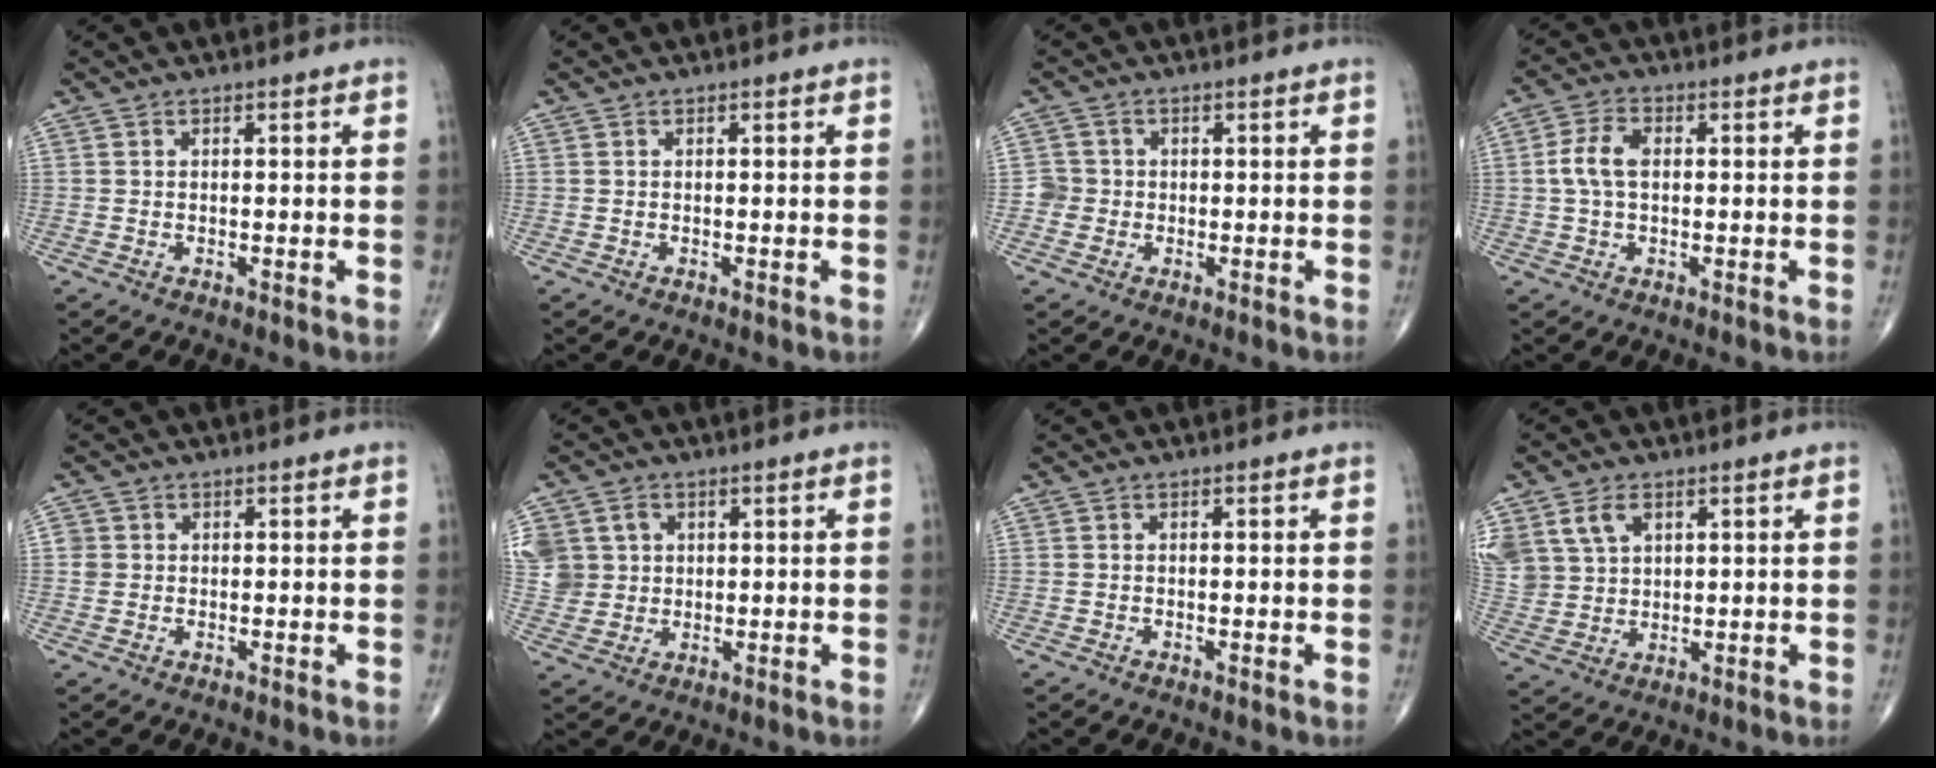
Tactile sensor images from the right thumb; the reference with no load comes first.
{"total": 0.0}
{"total": 2.5, "force": [-0.3, 2.5, 0.1], "torque": [0.019, 0.009, -0.010]}
{"total": 5.6, "force": [0.5, 3.3, 4.5], "torque": [-0.102, 0.014, 0.004]}
{"total": 1.7, "force": [0.1, 1.7, 0.4], "torque": [0.003, 0.003, 0.003]}
{"total": 9.8, "force": [2.6, 8.8, 3.5], "torque": [-0.072, 0.013, 0.062]}
{"total": 0.0}
{"total": 10.5, "force": [4.8, 7.6, 5.6], "torque": [-0.120, -0.001, 0.105]}